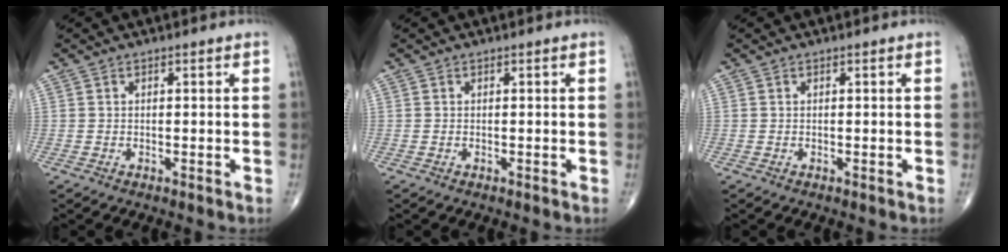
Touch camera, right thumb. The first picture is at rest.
{"total": 0.0}
{"total": 0.0}